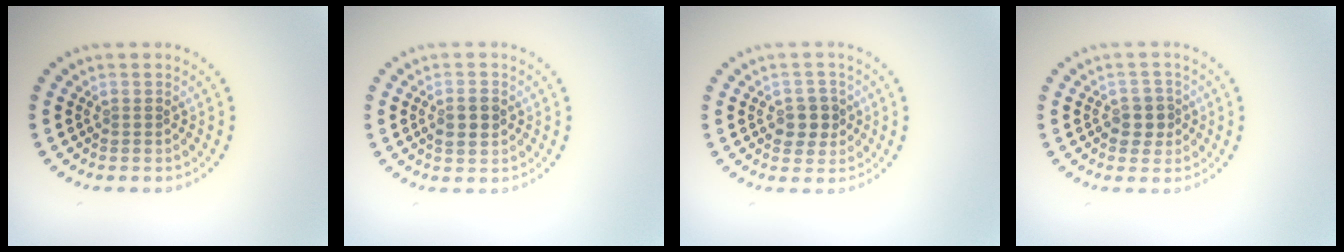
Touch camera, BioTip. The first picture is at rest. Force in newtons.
{"total": 2.2, "press": 2.2, "slide": 0.1}
{"total": 2.5, "press": 2.4, "slide": 0.6}
{"total": 2.0, "press": 1.9, "slide": 0.7}